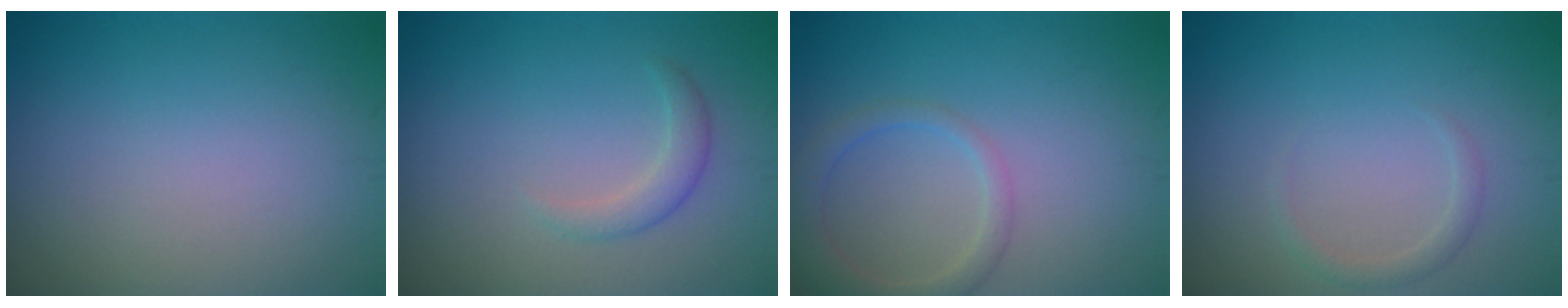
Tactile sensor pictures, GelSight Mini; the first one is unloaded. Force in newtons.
{"total": 1.6, "press": 1.6, "slide": 0.1}
{"total": 2.7, "press": 2.7, "slide": 0.1}
{"total": 1.1, "press": 1.1, "slide": 0.1}